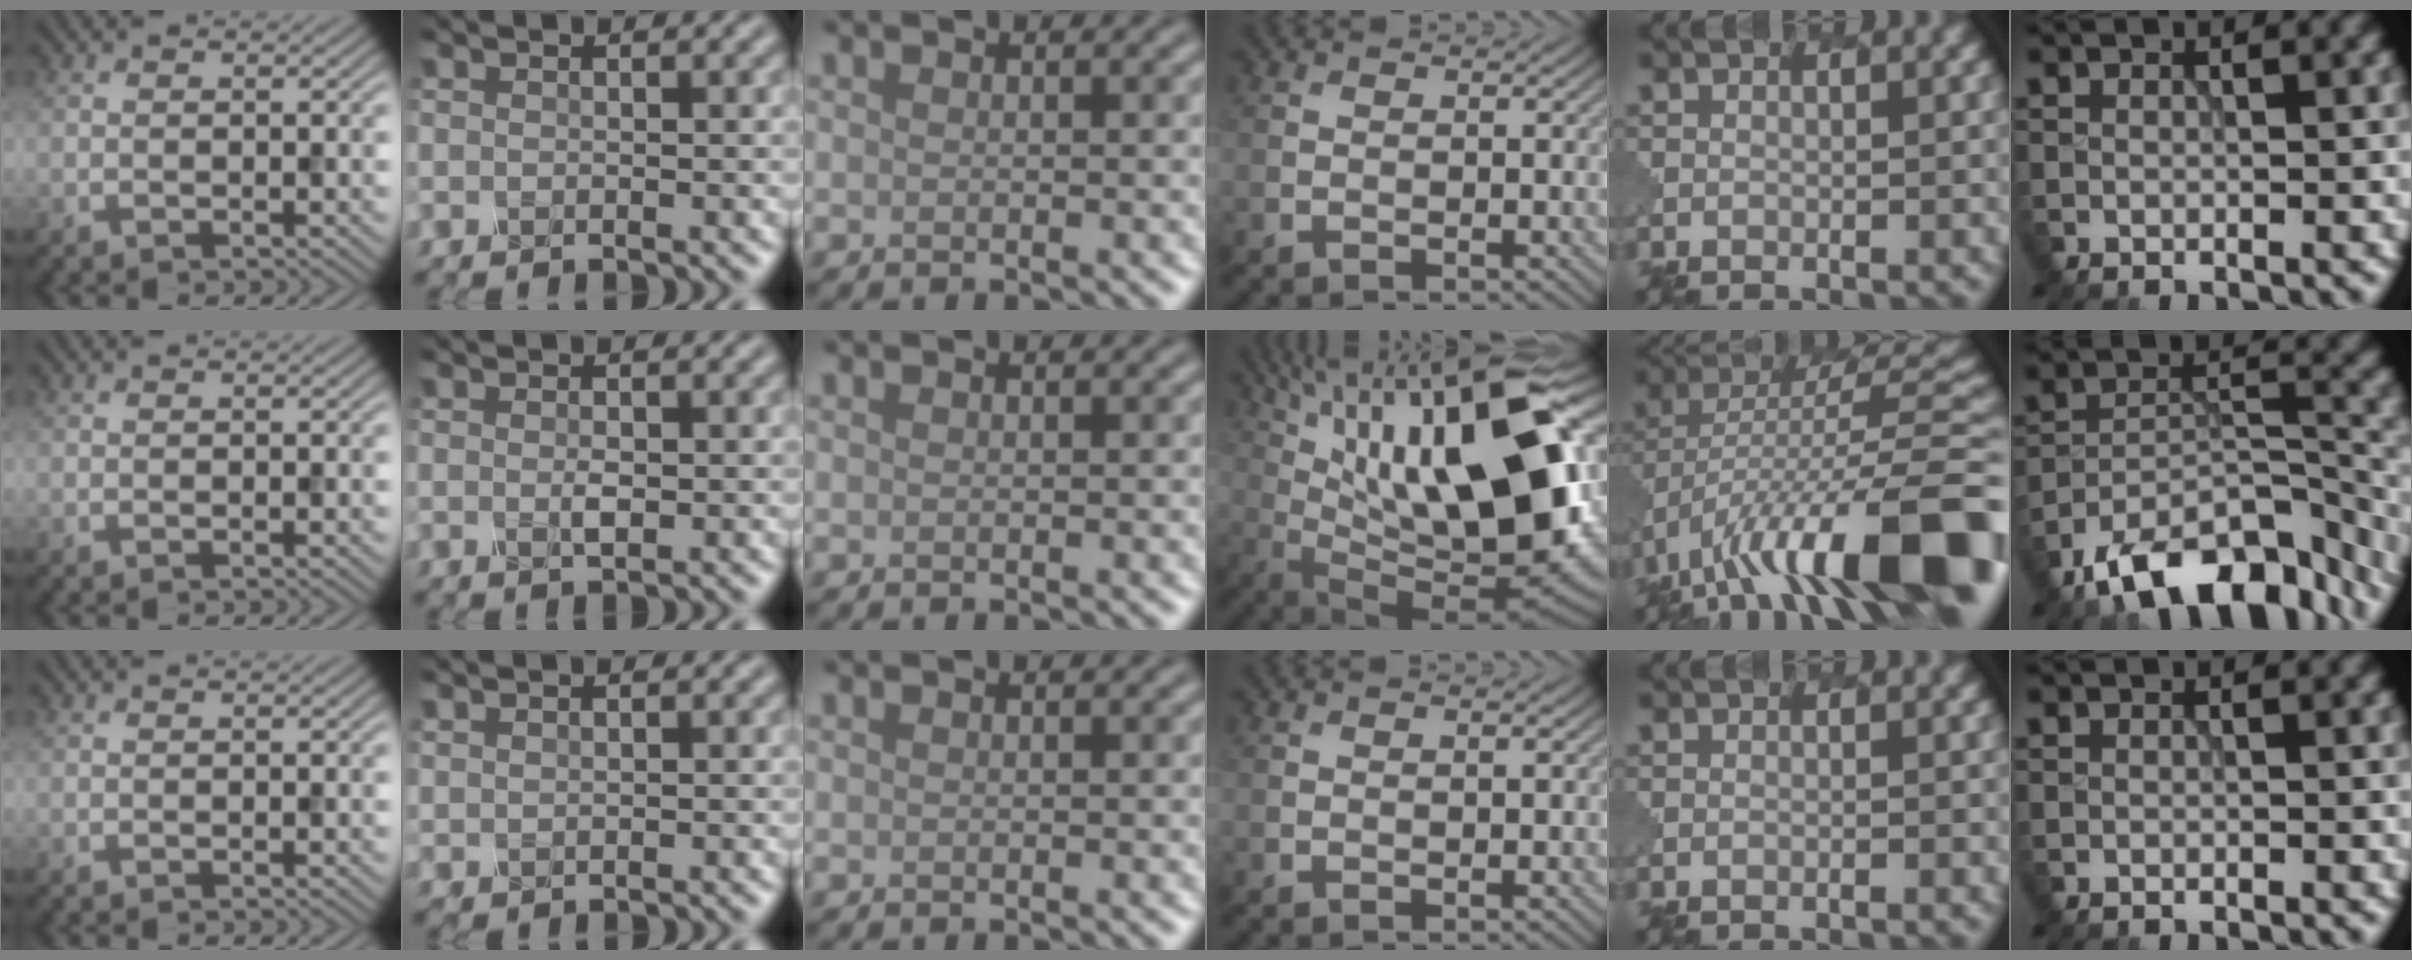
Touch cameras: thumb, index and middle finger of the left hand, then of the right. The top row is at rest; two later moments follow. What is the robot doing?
{"motion": "twist", "object": "rubiks cube"}